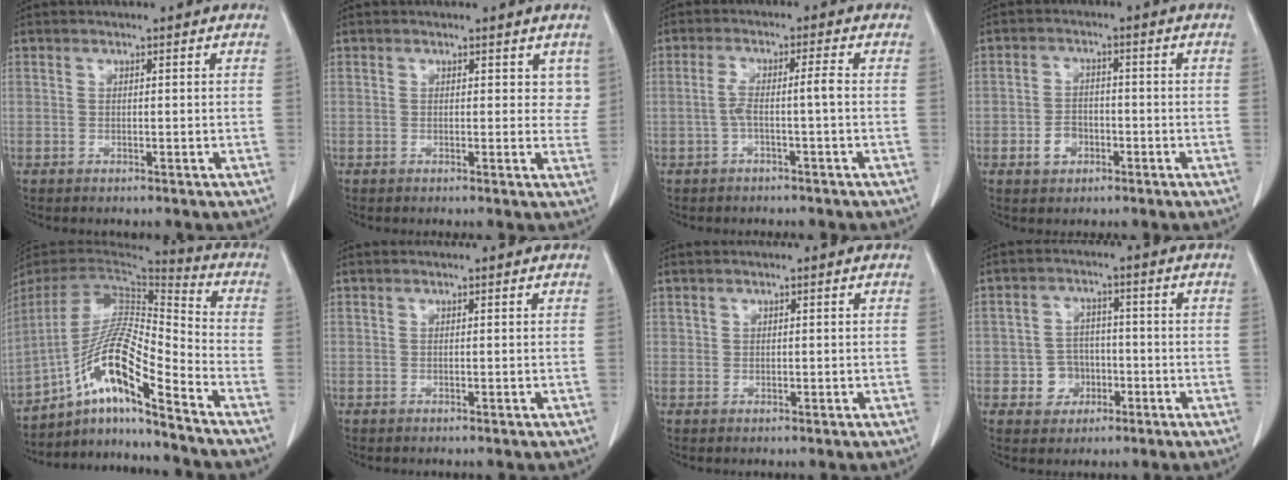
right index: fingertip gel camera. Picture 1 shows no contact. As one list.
[{"total": 2.9, "force": [1.7, 2.0, 1.2], "torque": [0.003, -0.003, 0.016]}, {"total": 3.7, "force": [-0.9, -0.2, 3.6], "torque": [-0.073, 0.017, -0.013]}, {"total": 3.6, "force": [-1.5, 2.8, 1.9], "torque": [-0.032, 0.007, -0.020]}, {"total": 14.9, "force": [-9.5, 0.6, 11.5], "torque": [-0.218, 0.009, -0.169]}, {"total": 0.0}, {"total": 0.6, "force": [0.3, 0.6, 0.2], "torque": [0.003, 0.000, 0.003]}, {"total": 4.8, "force": [-1.4, 4.4, 1.2], "torque": [-0.017, 0.014, -0.015]}]